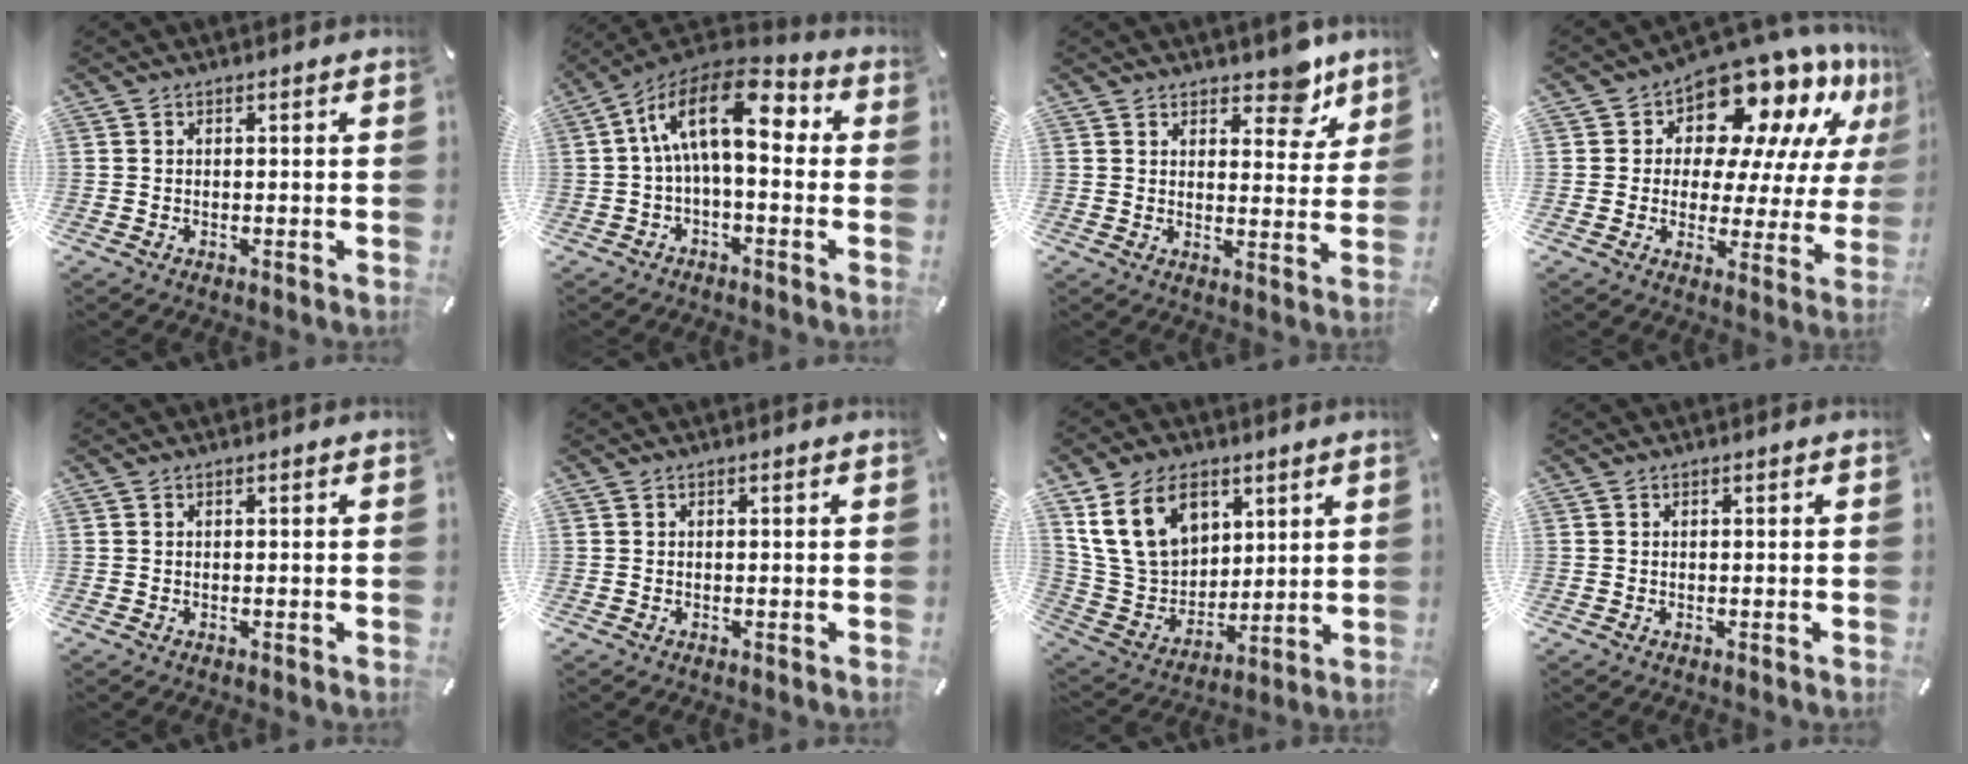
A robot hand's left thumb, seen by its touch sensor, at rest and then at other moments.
{"total": 16.8, "force": [3.0, 8.0, 14.5], "torque": [-0.287, -0.008, 0.042]}
{"total": 8.5, "force": [6.5, 4.4, 3.3], "torque": [-0.008, -0.053, 0.108]}
{"total": 14.5, "force": [11.5, 7.0, 5.4], "torque": [-0.096, -0.100, 0.194]}
{"total": 0.0}
{"total": 0.0}
{"total": 16.4, "force": [7.7, 11.7, 8.4], "torque": [-0.182, -0.020, 0.148]}
{"total": 0.0}